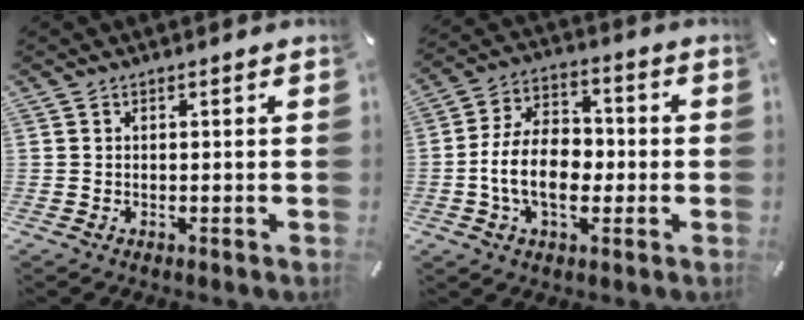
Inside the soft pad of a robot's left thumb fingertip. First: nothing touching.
{"total": 12.2, "force": [-2.7, 8.4, 8.5], "torque": [-0.176, 0.012, -0.049]}